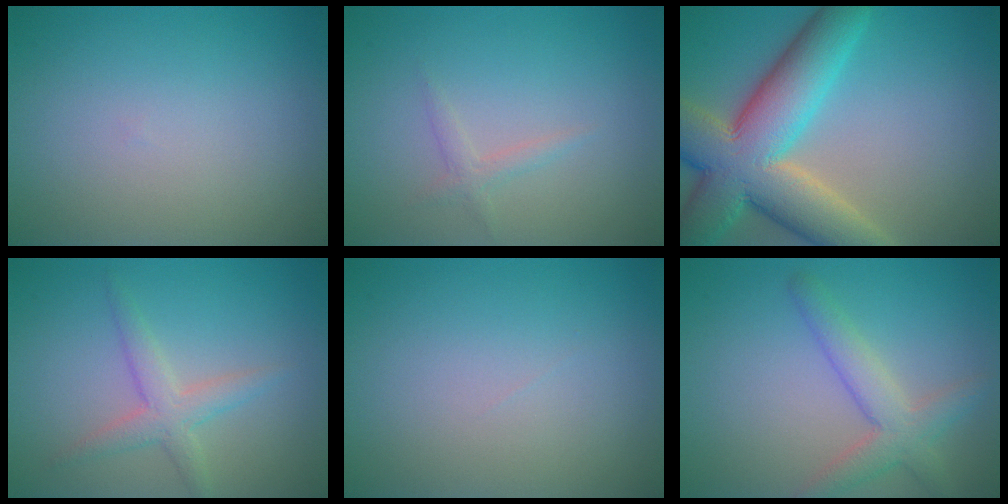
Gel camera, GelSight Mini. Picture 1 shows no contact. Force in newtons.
{"total": 1.2, "press": 1.2, "slide": 0.1}
{"total": 11.9, "press": 11.9, "slide": 0.9}
{"total": 2.6, "press": 2.6, "slide": 0.1}
{"total": 0.0}
{"total": 3.6, "press": 3.6, "slide": 0.1}